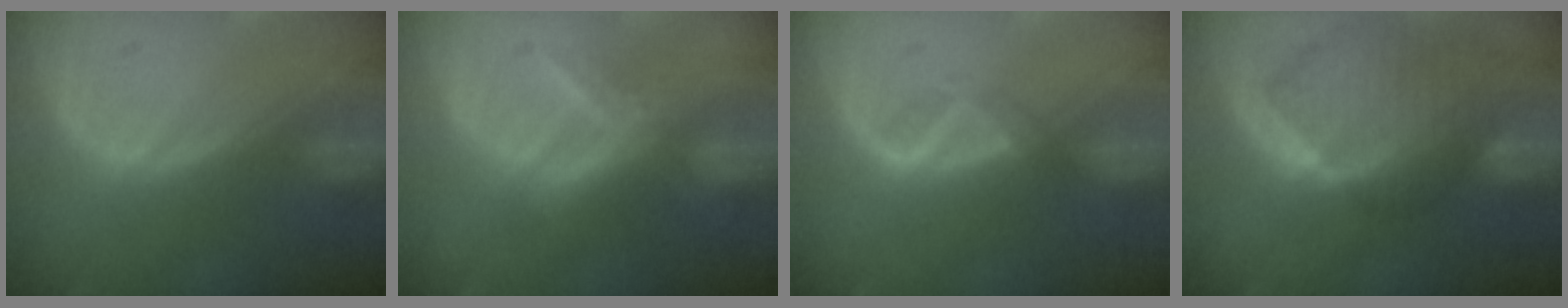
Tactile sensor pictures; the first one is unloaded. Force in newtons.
{"total": 5.5, "press": 5.4, "slide": 0.5}
{"total": 1.9, "press": 1.8, "slide": 0.7}
{"total": 10.4, "press": 9.0, "slide": 5.1}